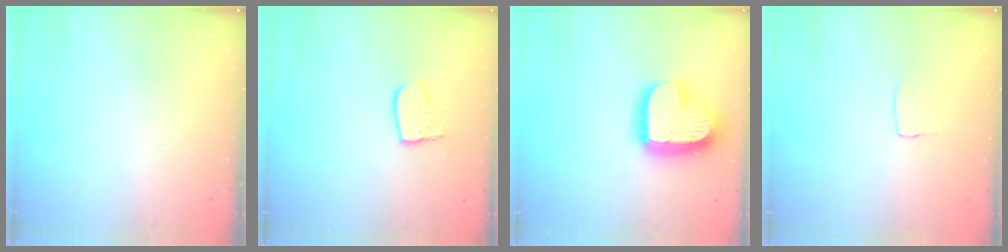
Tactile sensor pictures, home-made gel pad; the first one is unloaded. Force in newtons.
{"total": 8.3, "press": 8.3, "slide": 0.7}
{"total": 19.6, "press": 19.6, "slide": 1.5}
{"total": 3.5, "press": 3.5, "slide": 0.1}